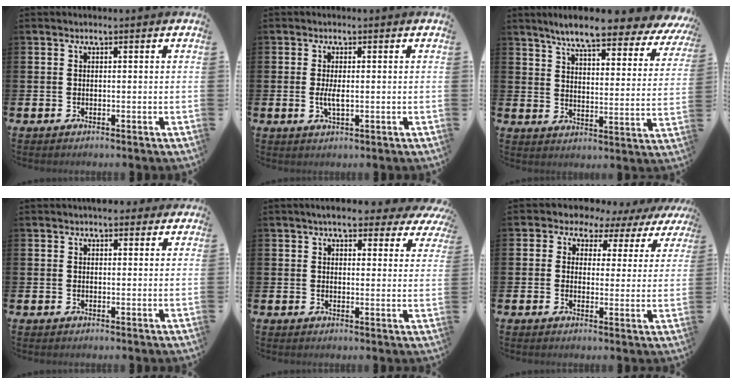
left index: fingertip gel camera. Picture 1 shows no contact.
{"total": 2.3, "force": [0.0, 0.8, 2.1], "torque": [-0.039, 0.000, -0.002]}
{"total": 8.4, "force": [7.5, 0.8, 3.8], "torque": [-0.088, -0.051, 0.124]}
{"total": 2.7, "force": [2.5, 0.9, 0.2], "torque": [0.003, -0.007, 0.045]}
{"total": 5.5, "force": [4.7, 1.8, 2.2], "torque": [-0.037, -0.021, 0.079]}
{"total": 4.0, "force": [2.8, 2.8, 0.0], "torque": [-0.029, -0.023, 0.044]}